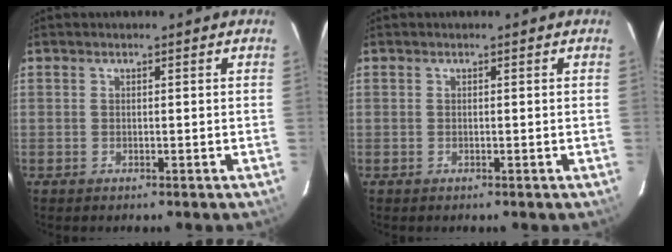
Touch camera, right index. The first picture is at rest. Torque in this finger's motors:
{"motor_torque": [-0.06, 0.05, -0.02, 0.00]}